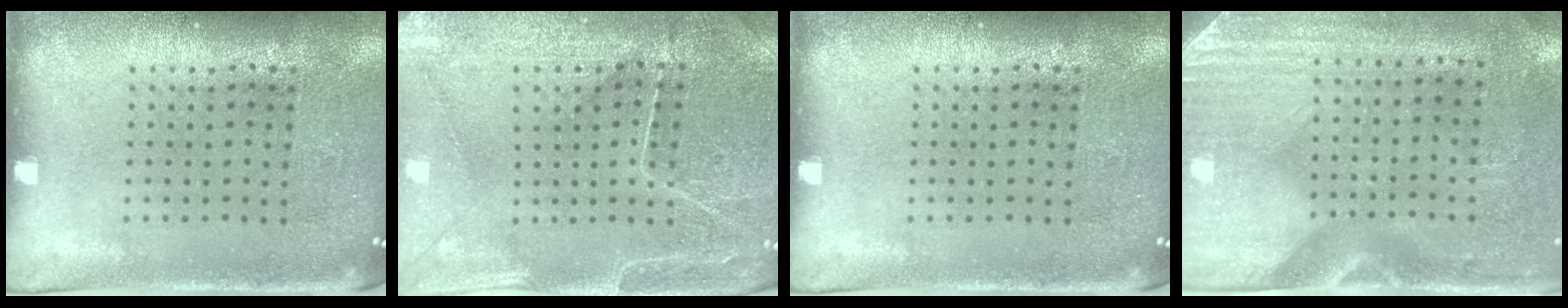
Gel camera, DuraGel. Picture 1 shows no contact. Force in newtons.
{"total": 0.8, "press": 0.7, "slide": 0.4}
{"total": 0.0}
{"total": 3.1, "press": 2.7, "slide": 1.6}